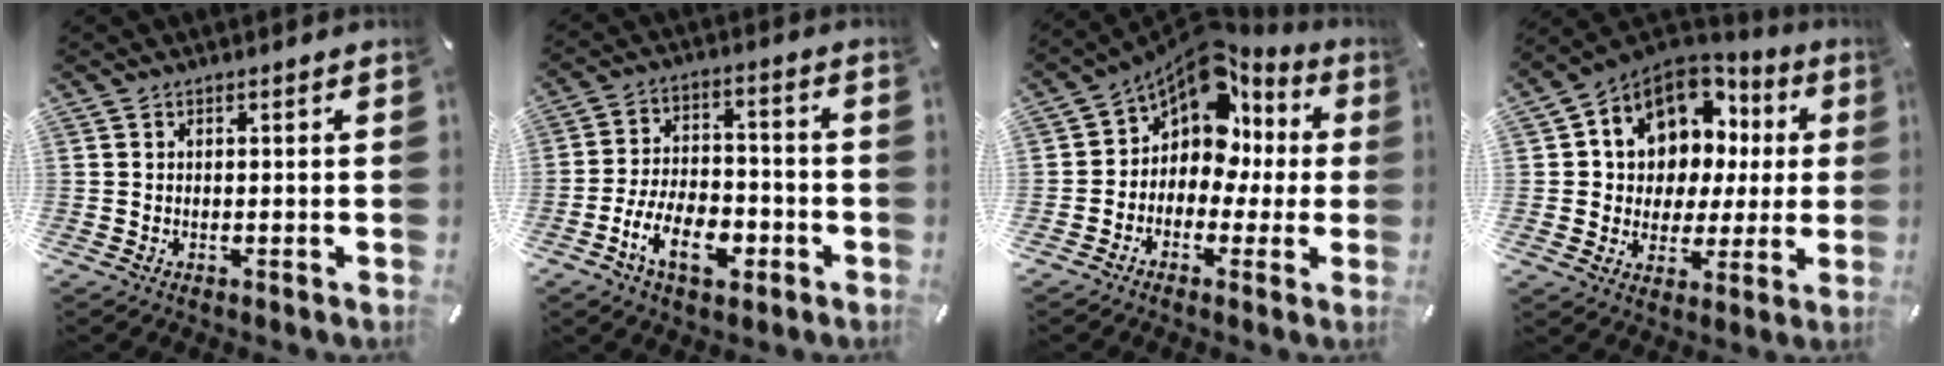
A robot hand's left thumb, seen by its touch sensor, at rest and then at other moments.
{"total": 13.1, "force": [-6.1, 7.7, 8.7], "torque": [-0.172, 0.028, -0.106]}
{"total": 11.8, "force": [6.2, 7.8, 6.3], "torque": [-0.128, -0.050, 0.110]}
{"total": 10.7, "force": [5.6, 8.6, 3.3], "torque": [-0.075, -0.048, 0.108]}